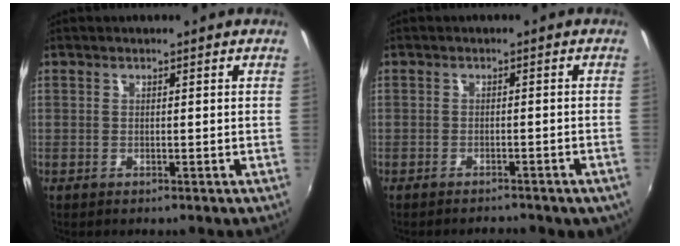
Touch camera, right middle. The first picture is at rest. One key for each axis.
{"total": 5.9, "fx": -4.8, "fy": 2.0, "fz": 2.7, "tx": -0.051, "ty": -0.010, "tz": -0.055}